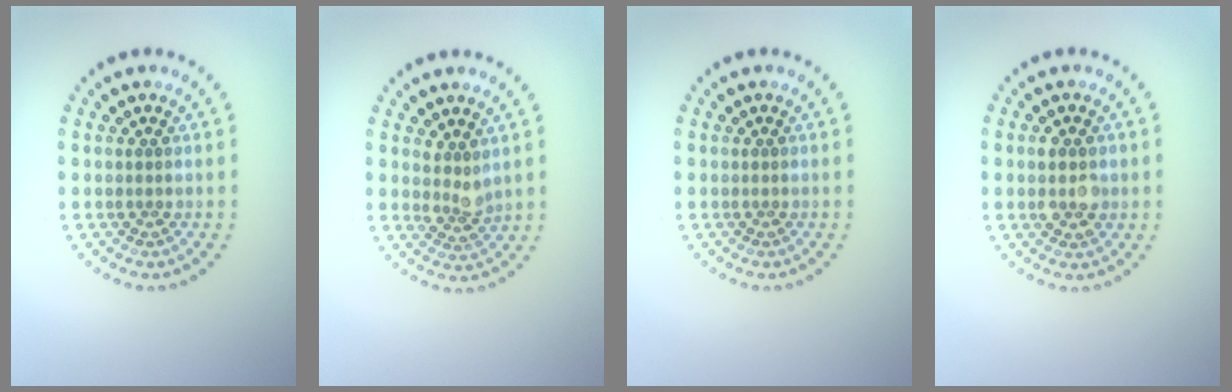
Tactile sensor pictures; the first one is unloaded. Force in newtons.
{"total": 2.0, "press": 1.6, "slide": 1.2}
{"total": 0.0}
{"total": 2.7, "press": 2.7, "slide": 0.2}